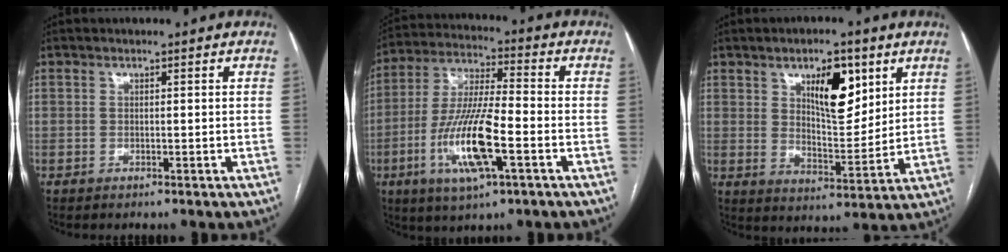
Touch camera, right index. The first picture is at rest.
{"total": 14.4, "force": [-4.8, 2.4, 13.4], "torque": [-0.273, -0.009, -0.086]}
{"total": 10.2, "force": [4.9, 4.0, 8.1], "torque": [-0.131, 0.001, 0.086]}